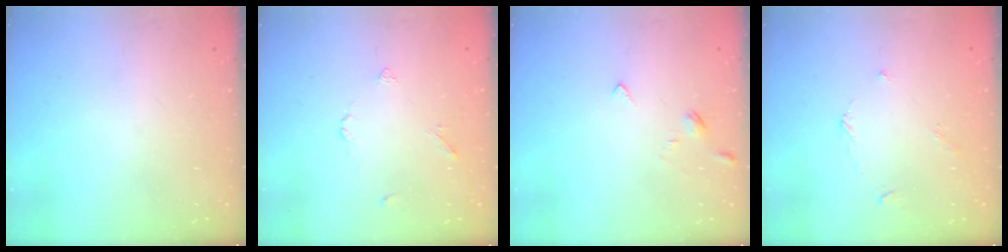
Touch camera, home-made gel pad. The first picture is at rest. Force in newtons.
{"total": 2.7, "press": 2.7, "slide": 0.5}
{"total": 2.8, "press": 2.8, "slide": 0.6}
{"total": 3.7, "press": 3.7, "slide": 0.4}